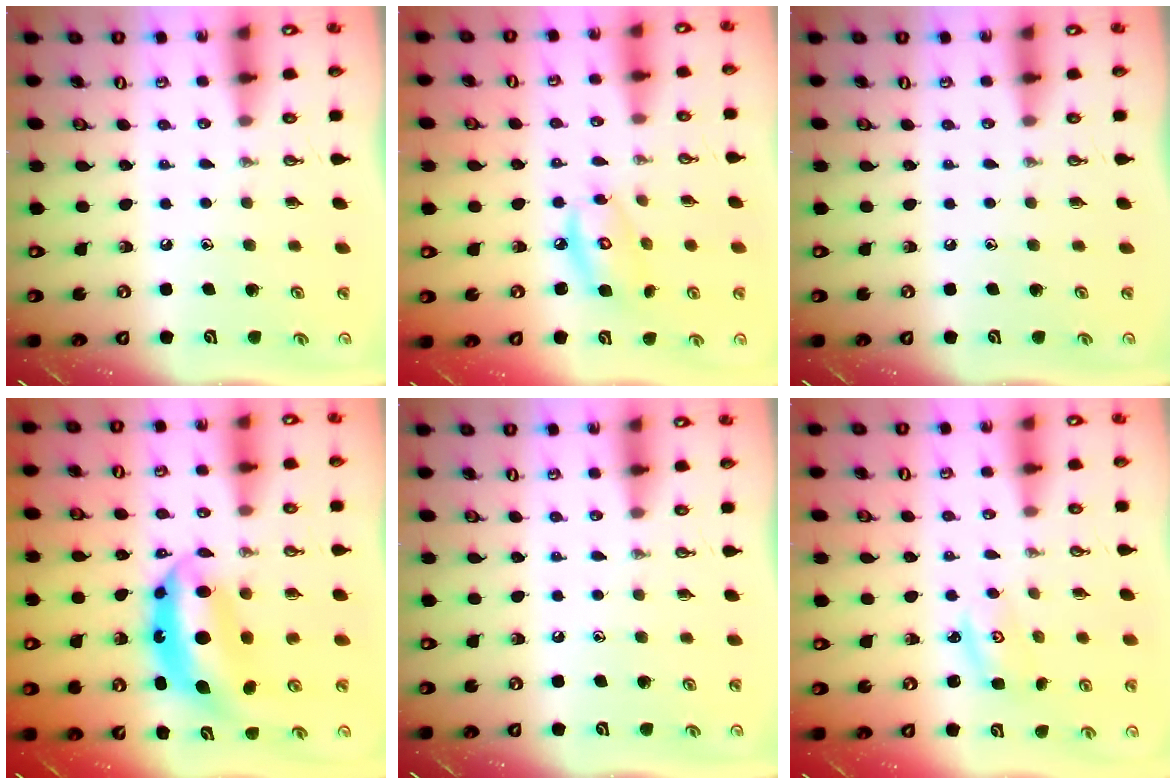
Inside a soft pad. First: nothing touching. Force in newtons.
{"total": 8.7, "press": 8.7, "slide": 0.6}
{"total": 0.0}
{"total": 9.2, "press": 9.2, "slide": 0.7}
{"total": 0.0}
{"total": 2.7, "press": 2.7, "slide": 0.4}